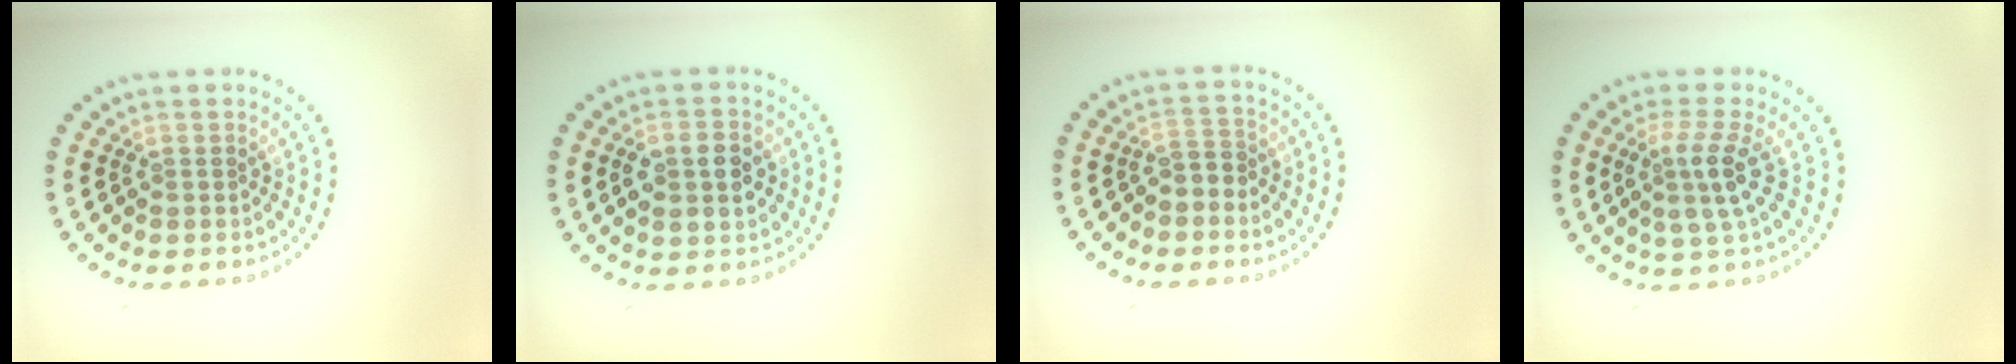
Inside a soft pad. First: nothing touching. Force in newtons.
{"total": 3.8, "press": 3.8, "slide": 0.2}
{"total": 1.9, "press": 1.6, "slide": 1.0}
{"total": 3.0, "press": 2.4, "slide": 1.9}